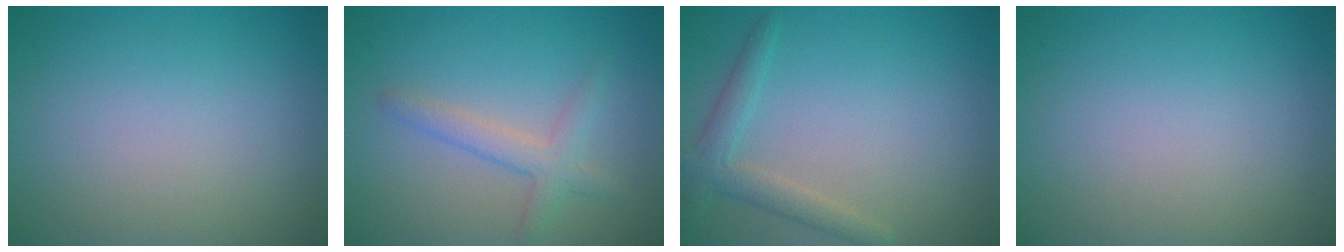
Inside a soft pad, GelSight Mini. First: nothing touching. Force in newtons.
{"total": 2.5, "press": 2.5, "slide": 0.1}
{"total": 2.5, "press": 2.5, "slide": 0.2}
{"total": 0.0}